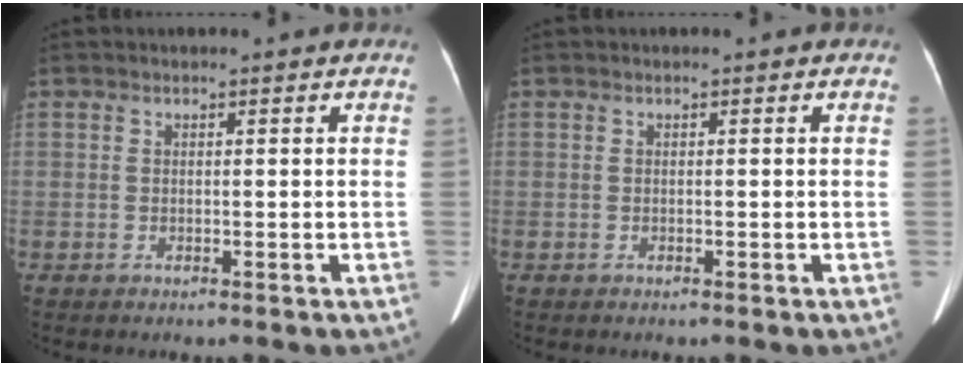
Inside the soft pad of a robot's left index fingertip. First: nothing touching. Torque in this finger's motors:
{"motor_torque": [-0.20, 0.09, -0.01, -0.01]}